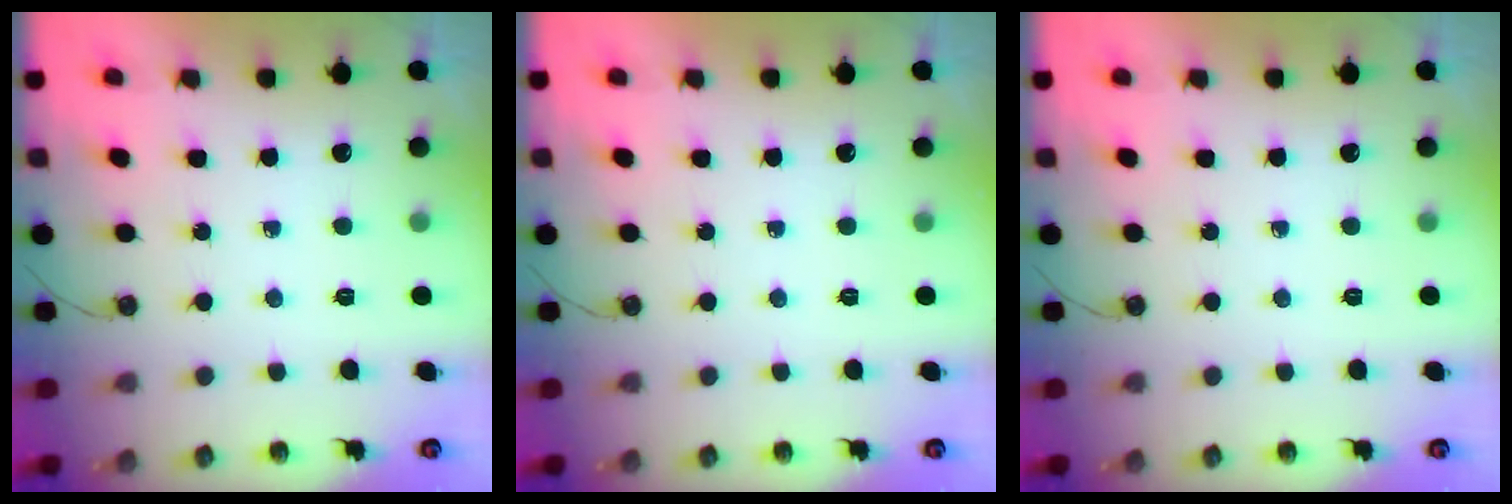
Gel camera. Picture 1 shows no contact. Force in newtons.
{"total": 0.0}
{"total": 0.0}